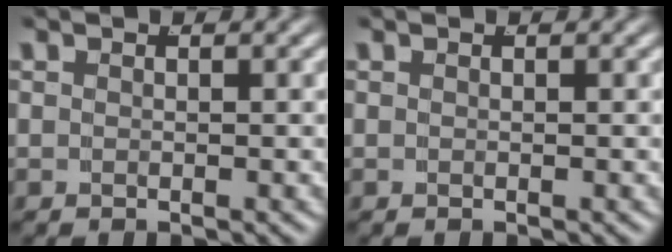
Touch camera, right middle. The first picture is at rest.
{"total": 0.0}